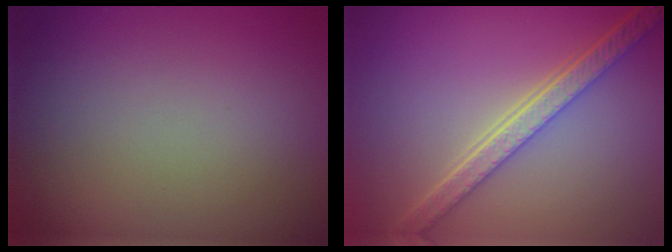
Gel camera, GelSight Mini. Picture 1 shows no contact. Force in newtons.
{"total": 5.2, "press": 4.1, "slide": 3.3}